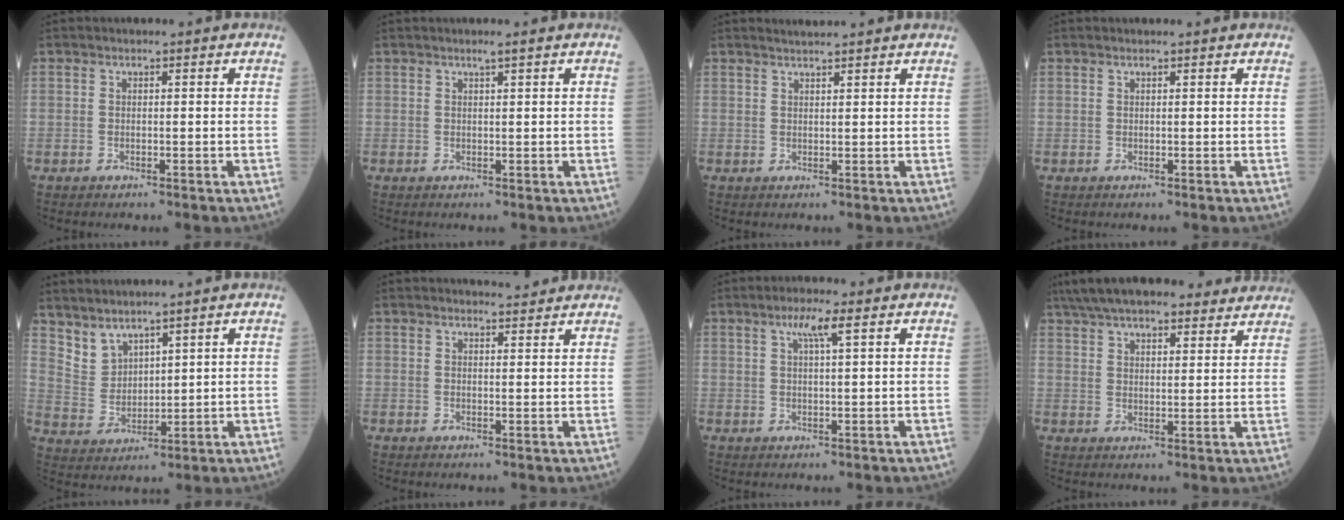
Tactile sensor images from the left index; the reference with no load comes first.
{"total": 0.9, "force": [0.6, -0.2, 0.7], "torque": [-0.016, -0.002, 0.014]}
{"total": 2.1, "force": [2.1, 0.1, 0.5], "torque": [-0.008, 0.016, 0.037]}
{"total": 0.0}
{"total": 4.6, "force": [4.2, 1.8, 0.8], "torque": [-0.032, 0.003, 0.103]}
{"total": 3.2, "force": [3.1, 0.3, 0.5], "torque": [-0.010, 0.000, 0.035]}
{"total": 3.5, "force": [1.8, -0.1, 3.0], "torque": [-0.064, 0.006, 0.034]}
{"total": 20.3, "force": [17.4, 5.2, 9.1], "torque": [-0.156, 0.051, 0.244]}